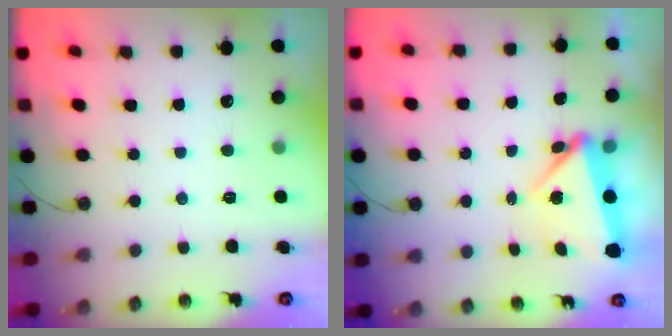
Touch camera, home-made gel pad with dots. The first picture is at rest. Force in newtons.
{"total": 7.0, "press": 6.9, "slide": 0.6}